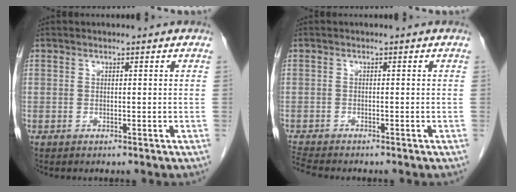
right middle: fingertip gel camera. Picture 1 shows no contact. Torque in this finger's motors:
{"motor_torque": [0.36, -0.22, 0.00, 0.01]}